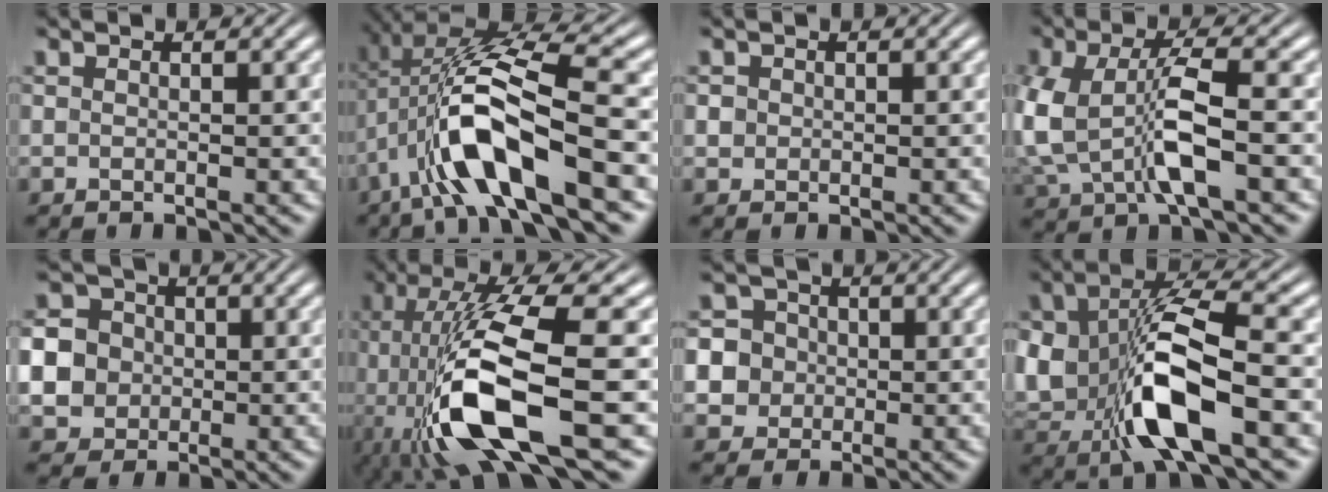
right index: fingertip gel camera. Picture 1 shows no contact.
{"total": 8.7, "force": [-0.6, 3.9, 7.8], "torque": [-0.162, -0.001, -0.008]}
{"total": 1.8, "force": [0.0, 1.8, 0.4], "torque": [-0.017, -0.004, -0.001]}
{"total": 7.4, "force": [-0.8, 5.0, 5.4], "torque": [-0.131, -0.011, -0.007]}
{"total": 10.5, "force": [-1.1, 9.7, 3.8], "torque": [-0.107, -0.034, -0.021]}
{"total": 12.5, "force": [-1.9, 4.1, 11.7], "torque": [-0.229, -0.010, -0.013]}
{"total": 10.5, "force": [-1.5, 9.9, 3.2], "torque": [-0.107, -0.040, -0.025]}
{"total": 9.4, "force": [-0.4, 5.3, 7.8], "torque": [-0.161, -0.005, -0.003]}